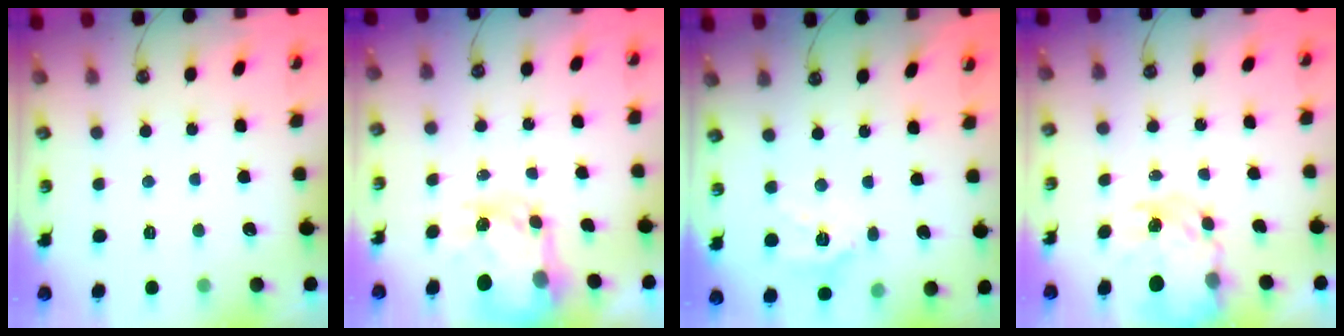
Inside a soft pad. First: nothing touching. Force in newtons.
{"total": 5.5, "press": 5.5, "slide": 0.5}
{"total": 13.9, "press": 13.8, "slide": 2.0}
{"total": 7.6, "press": 7.6, "slide": 0.6}